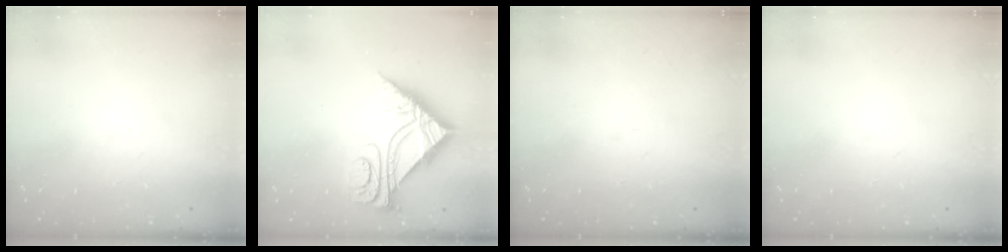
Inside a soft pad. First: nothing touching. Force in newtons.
{"total": 7.9, "press": 7.9, "slide": 0.8}
{"total": 0.0}
{"total": 0.0}